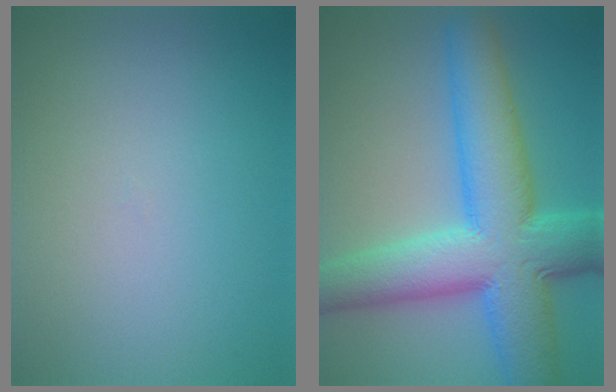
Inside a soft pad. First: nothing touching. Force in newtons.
{"total": 12.2, "press": 12.2, "slide": 0.2}